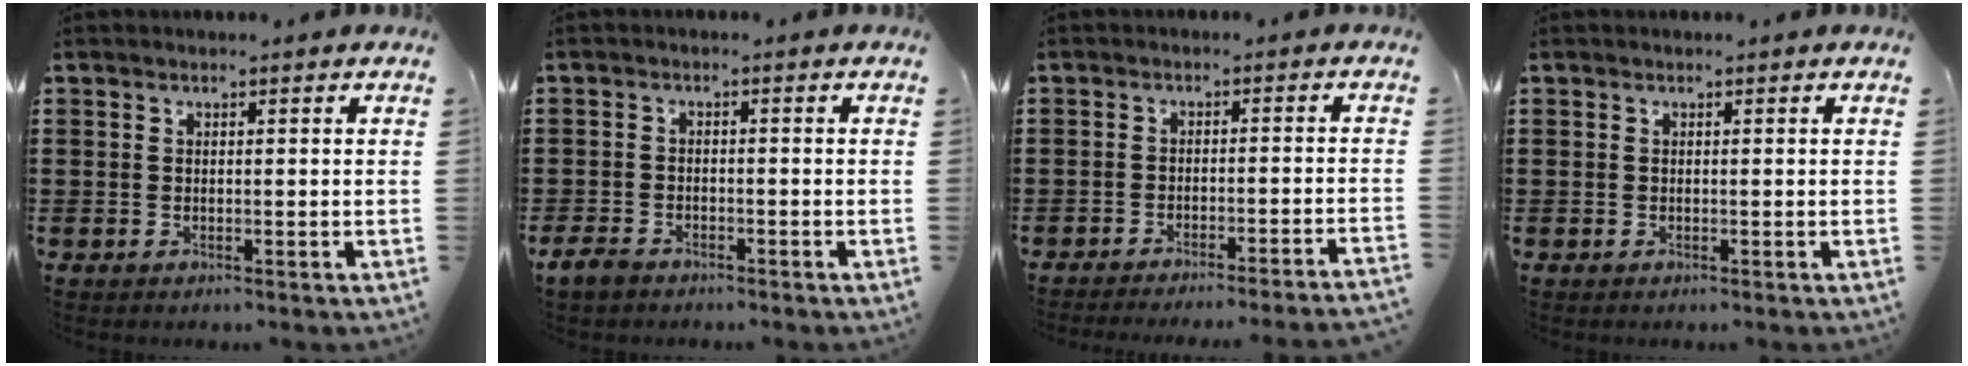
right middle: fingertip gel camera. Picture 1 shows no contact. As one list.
[{"total": 2.4, "force": [-1.9, 1.1, 0.9], "torque": [-0.034, 0.000, -0.045]}, {"total": 2.6, "force": [-2.5, -0.6, 0.6], "torque": [-0.011, 0.000, -0.054]}, {"total": 0.0}]